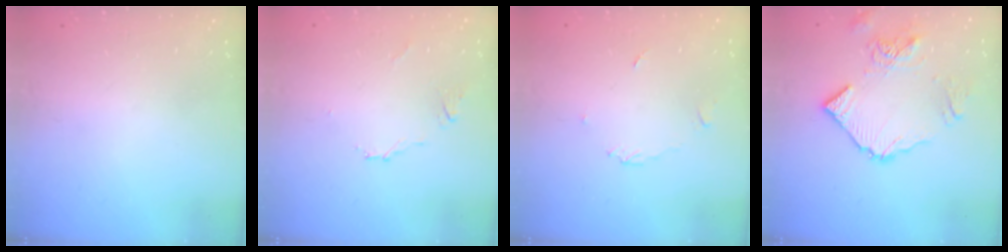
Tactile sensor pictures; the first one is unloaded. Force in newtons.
{"total": 2.7, "press": 2.6, "slide": 0.5}
{"total": 3.8, "press": 3.8, "slide": 0.5}
{"total": 10.7, "press": 10.7, "slide": 1.0}